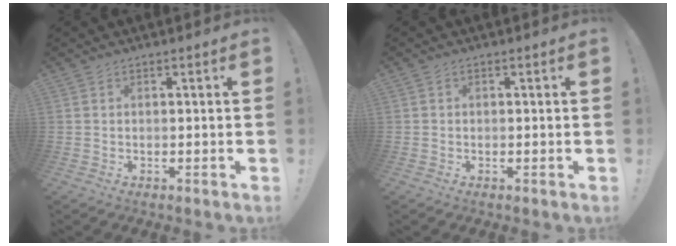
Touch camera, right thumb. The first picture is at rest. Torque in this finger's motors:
{"motor_torque": [-0.29, 0.06, -0.12, 0.14, -0.06]}